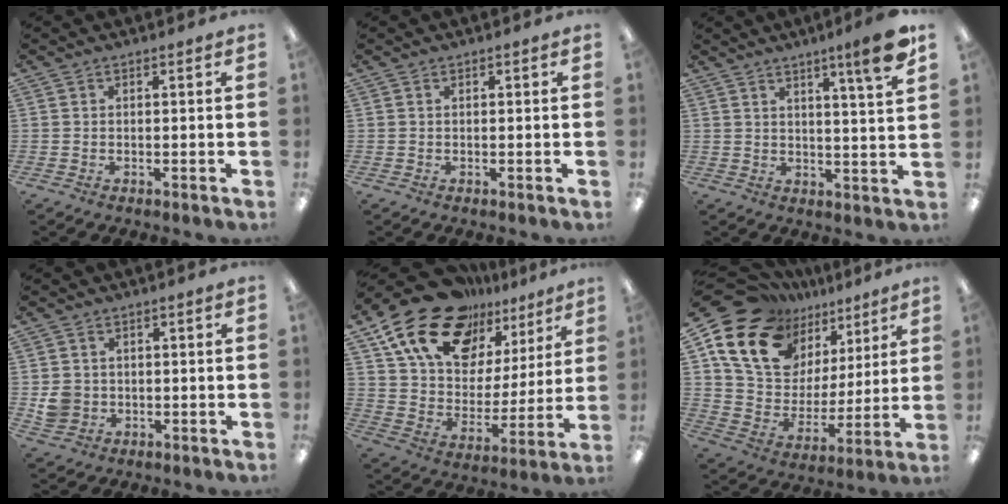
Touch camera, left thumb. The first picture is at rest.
{"total": 0.0}
{"total": 9.0, "force": [5.9, 0.2, 6.8], "torque": [-0.095, -0.035, 0.089]}
{"total": 4.5, "force": [0.2, 4.3, 1.3], "torque": [-0.013, 0.005, 0.005]}
{"total": 20.4, "force": [14.7, 11.1, 8.9], "torque": [-0.175, -0.087, 0.268]}
{"total": 19.6, "force": [12.5, 12.7, 8.1], "torque": [-0.162, -0.071, 0.238]}